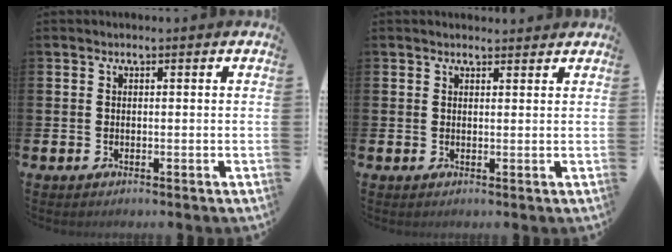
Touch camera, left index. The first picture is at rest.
{"total": 1.2, "force": [1.2, 0.2, 0.0], "torque": [0.007, -0.004, 0.021]}